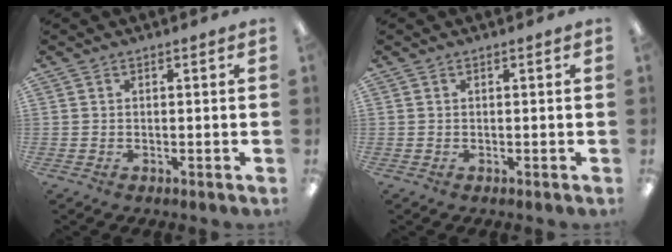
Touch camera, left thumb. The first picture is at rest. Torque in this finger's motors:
{"motor_torque": [-0.01, 0.01, -0.01, -0.01, 0.00]}